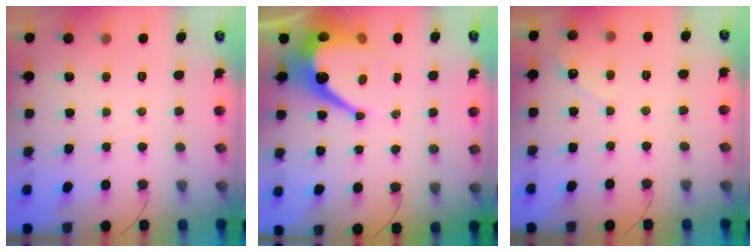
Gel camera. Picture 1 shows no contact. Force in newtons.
{"total": 12.3, "press": 12.2, "slide": 0.7}
{"total": 2.7, "press": 2.7, "slide": 0.2}